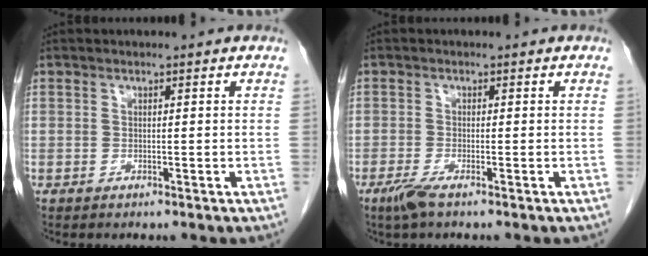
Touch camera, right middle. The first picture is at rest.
{"total": 2.5, "force": [-1.7, 0.2, 1.9], "torque": [-0.043, -0.007, -0.037]}